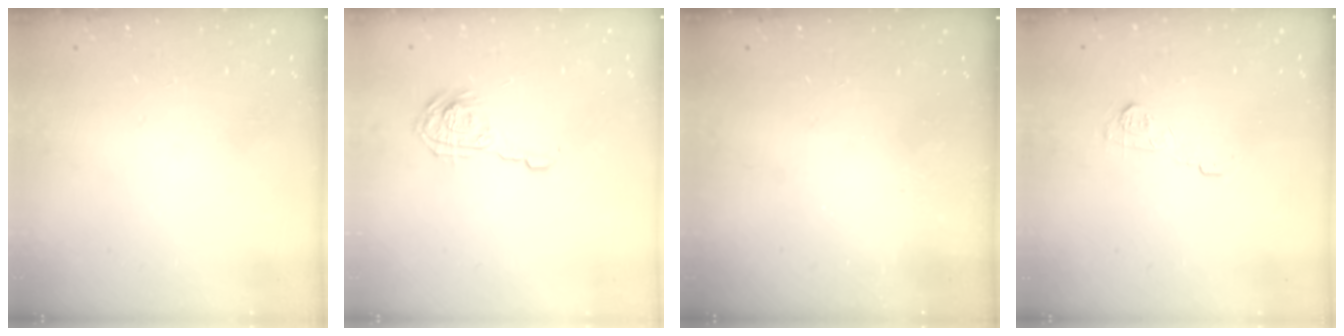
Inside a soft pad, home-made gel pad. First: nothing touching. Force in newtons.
{"total": 8.2, "press": 8.2, "slide": 0.1}
{"total": 2.6, "press": 2.5, "slide": 0.8}
{"total": 6.4, "press": 6.3, "slide": 0.8}